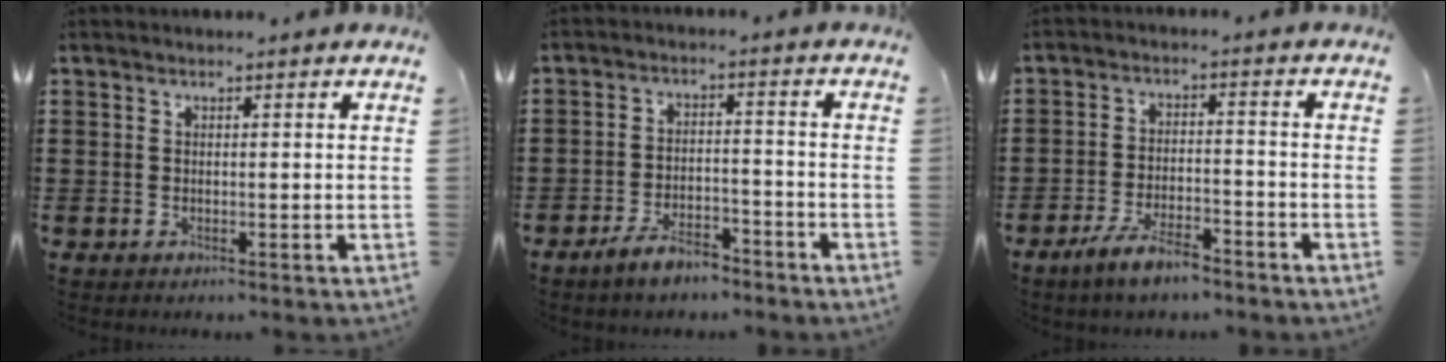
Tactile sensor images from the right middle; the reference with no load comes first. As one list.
[{"total": 5.2, "force": [-4.5, 1.3, 2.2], "torque": [-0.047, 0.005, -0.089]}, {"total": 5.9, "force": [-4.7, 1.5, 3.3], "torque": [-0.072, 0.000, -0.092]}]